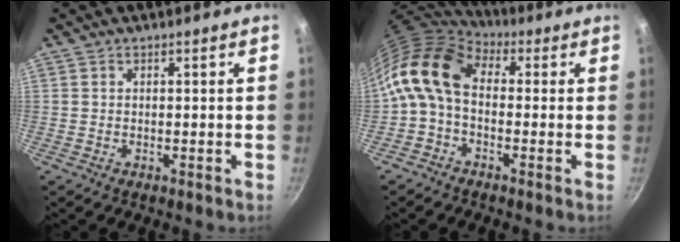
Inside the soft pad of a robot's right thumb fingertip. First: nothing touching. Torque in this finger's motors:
{"motor_torque": [1.34, 1.29, 0.60, -0.55, 0.24]}